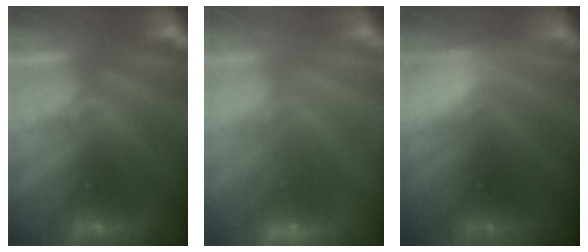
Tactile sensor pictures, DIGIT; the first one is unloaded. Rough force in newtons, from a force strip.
{"total": 7.8}
{"total": 3.0}